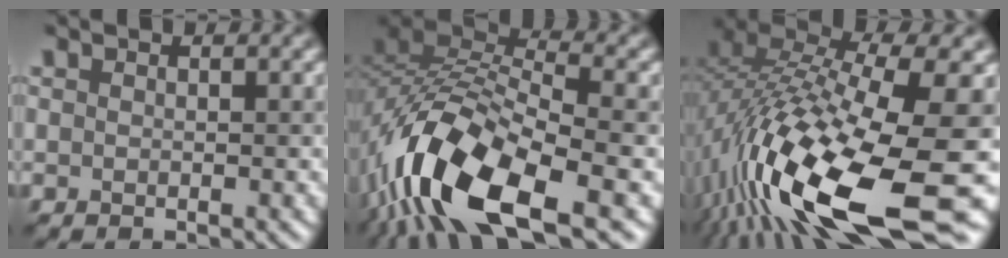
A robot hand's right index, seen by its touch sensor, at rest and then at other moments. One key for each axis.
{"total": 13.4, "fx": -6.9, "fy": 5.1, "fz": 10.3, "tx": -0.200, "ty": 0.000, "tz": -0.135}
{"total": 18.0, "fx": -5.9, "fy": 5.8, "fz": 16.0, "tx": -0.327, "ty": 0.005, "tz": -0.108}